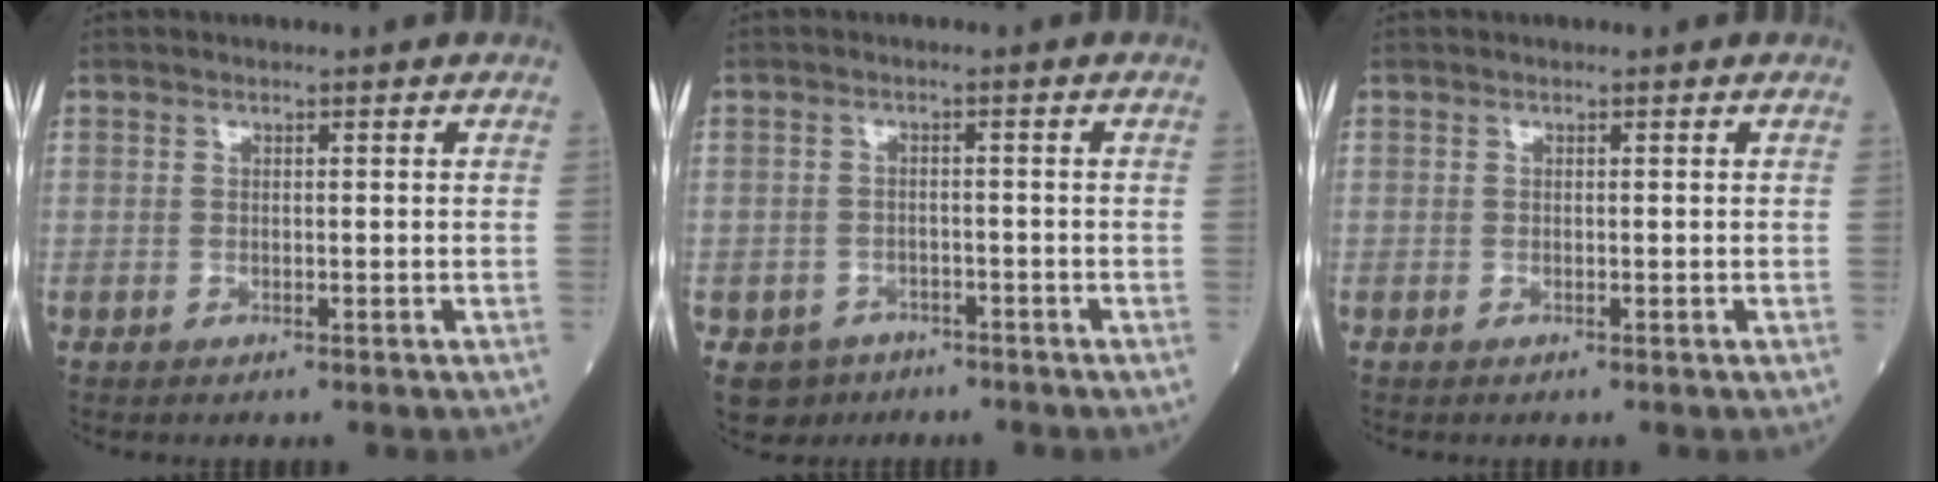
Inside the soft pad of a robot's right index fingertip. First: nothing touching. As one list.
[{"total": 4.0, "force": [-2.5, 3.2, 0.3], "torque": [-0.005, 0.008, -0.032]}, {"total": 0.0}]